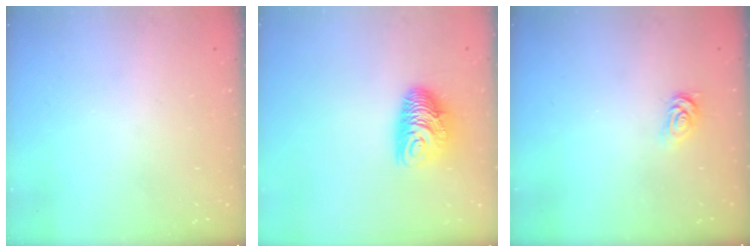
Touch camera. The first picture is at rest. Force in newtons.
{"total": 9.9, "press": 9.9, "slide": 0.3}
{"total": 2.5, "press": 2.5, "slide": 0.3}